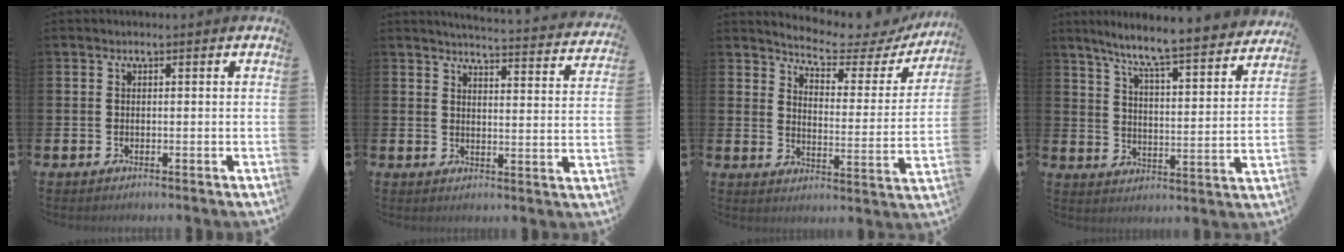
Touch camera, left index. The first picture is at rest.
{"total": 4.4, "force": [4.3, -0.2, 0.7], "torque": [-0.014, -0.040, 0.070]}
{"total": 4.9, "force": [4.5, 1.1, 1.6], "torque": [-0.048, -0.037, 0.067]}
{"total": 7.8, "force": [7.1, -0.2, 3.1], "torque": [-0.081, -0.060, 0.118]}